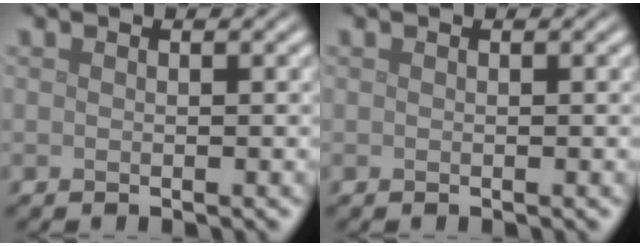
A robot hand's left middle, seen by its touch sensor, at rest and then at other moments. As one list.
[{"total": 0.0}]